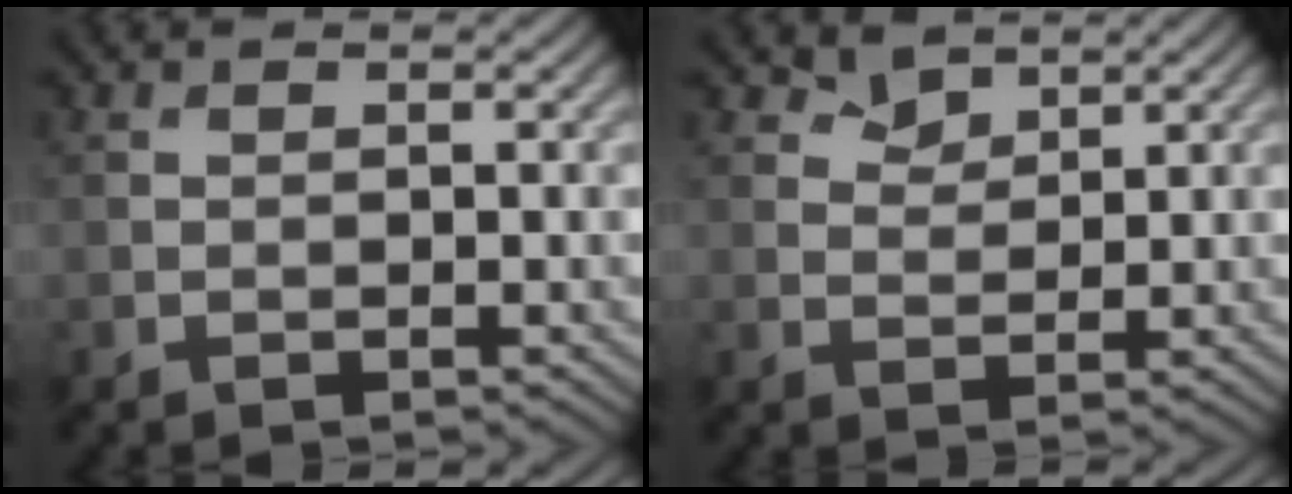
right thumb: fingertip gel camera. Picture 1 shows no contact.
{"total": 2.2, "force": [1.8, 1.1, 0.6], "torque": [-0.011, -0.005, 0.037]}